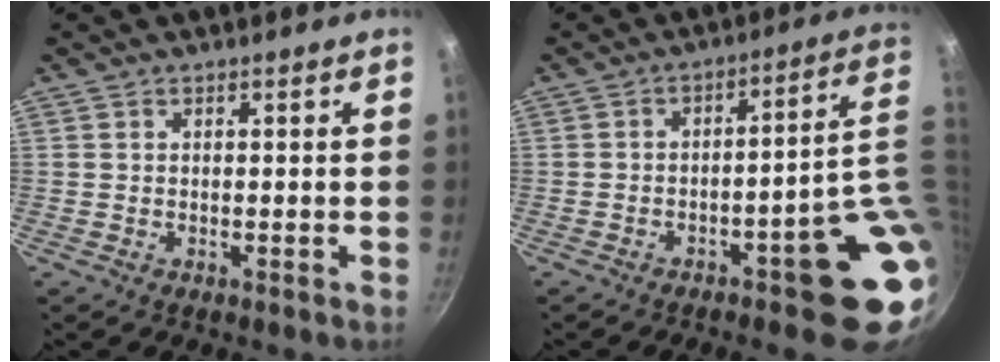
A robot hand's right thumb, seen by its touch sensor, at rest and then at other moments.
{"total": 14.7, "force": [-0.9, 4.2, 14.1], "torque": [-0.134, 0.011, 0.001]}